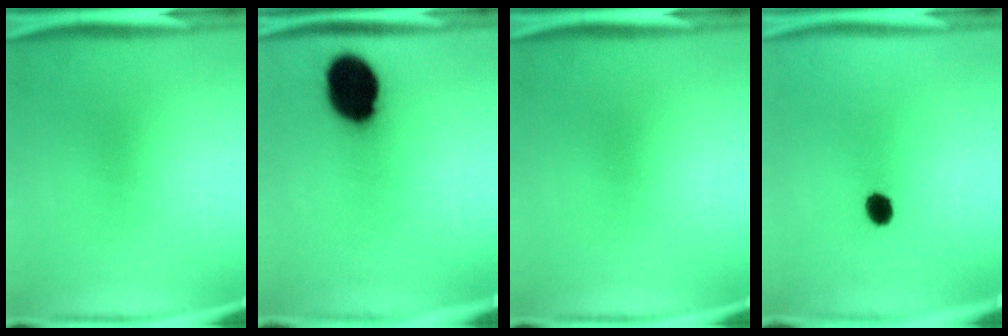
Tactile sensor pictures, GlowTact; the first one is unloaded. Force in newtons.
{"total": 14.8}
{"total": 0.0}
{"total": 3.7}